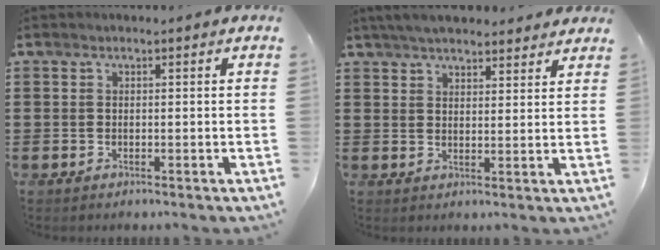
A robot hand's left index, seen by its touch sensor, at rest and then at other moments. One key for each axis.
{"total": 4.6, "fx": 4.4, "fy": 0.6, "fz": 1.2, "tx": -0.035, "ty": -0.006, "tz": 0.082}